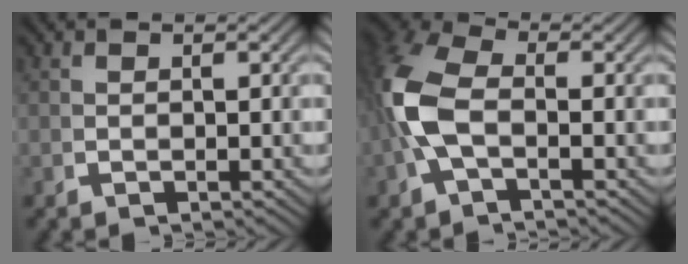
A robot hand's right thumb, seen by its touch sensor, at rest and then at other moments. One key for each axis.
{"total": 7.4, "fx": -0.1, "fy": 4.8, "fz": 5.6, "tx": -0.146, "ty": -0.010, "tz": 0.003}